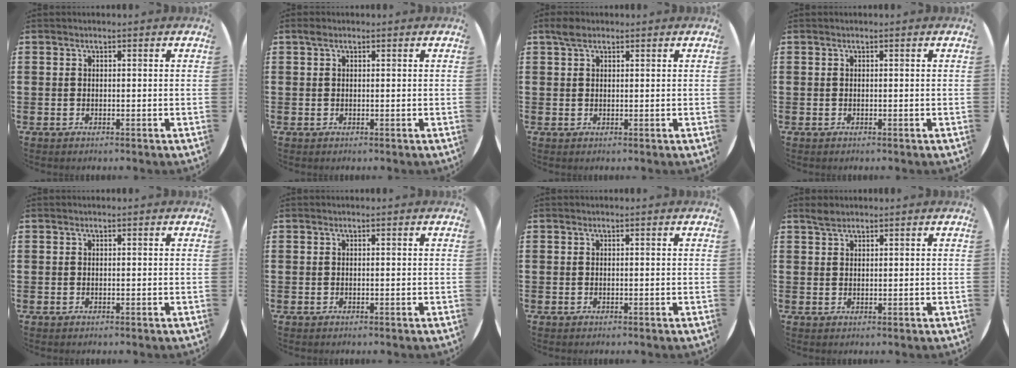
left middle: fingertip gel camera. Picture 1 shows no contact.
{"total": 0.7, "force": [0.5, 0.5, 0.3], "torque": [0.000, 0.001, 0.008]}
{"total": 1.8, "force": [1.4, 0.9, 0.8], "torque": [-0.010, 0.002, 0.024]}
{"total": 0.0}
{"total": 0.0}
{"total": 0.0}
{"total": 0.0}
{"total": 1.6, "force": [1.5, 0.4, 0.4], "torque": [-0.011, 0.003, 0.028]}